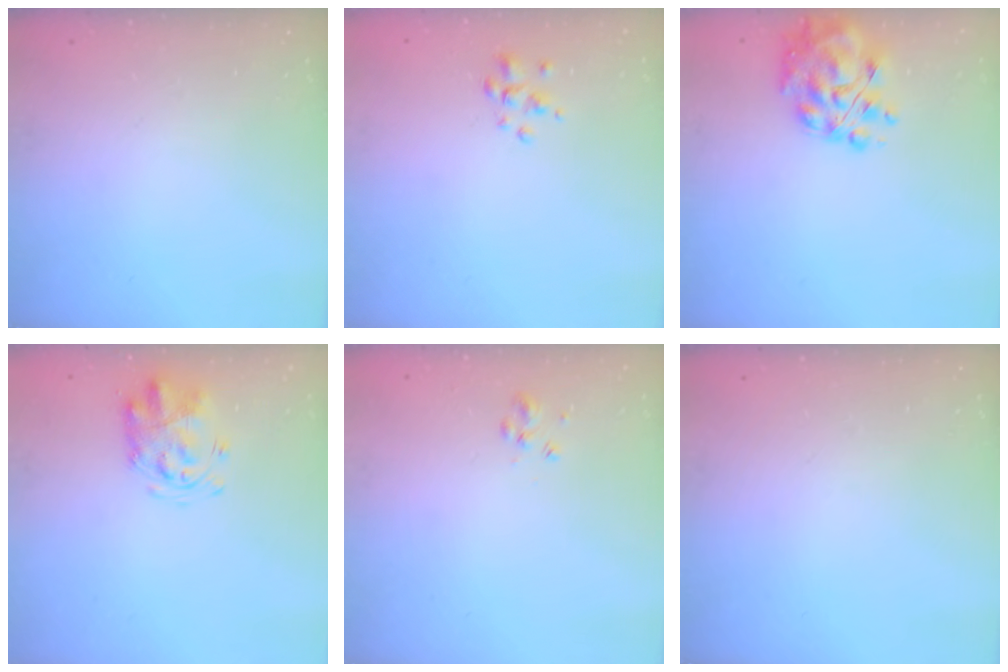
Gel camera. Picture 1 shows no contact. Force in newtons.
{"total": 1.5, "press": 1.5, "slide": 0.5}
{"total": 12.1, "press": 11.6, "slide": 3.2}
{"total": 3.9, "press": 3.8, "slide": 0.8}
{"total": 2.9, "press": 2.8, "slide": 1.0}
{"total": 0.0}